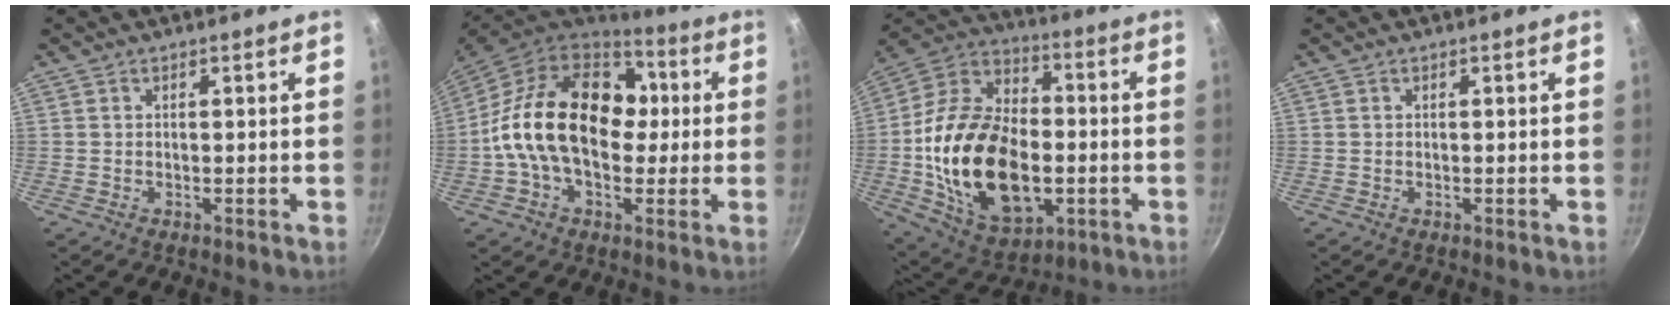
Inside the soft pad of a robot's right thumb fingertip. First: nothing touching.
{"total": 22.7, "force": [1.1, 15.6, 16.4], "torque": [-0.245, 0.038, 0.005]}
{"total": 27.3, "force": [-4.0, 17.1, 20.9], "torque": [-0.360, 0.029, -0.063]}
{"total": 0.0}